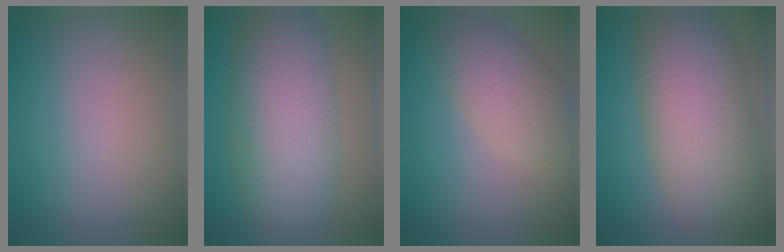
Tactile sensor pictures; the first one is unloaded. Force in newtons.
{"total": 9.6, "press": 9.6, "slide": 0.2}
{"total": 4.5, "press": 4.5, "slide": 0.4}
{"total": 9.7, "press": 9.7, "slide": 0.5}